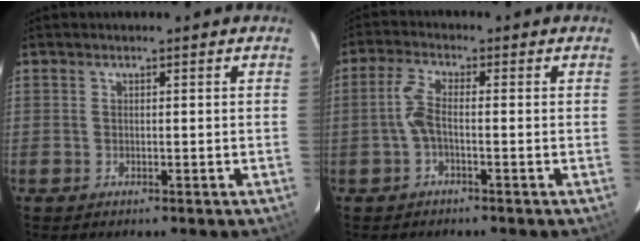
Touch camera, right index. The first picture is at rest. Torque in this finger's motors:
{"motor_torque": [0.24, 0.05, 0.24, 0.07]}